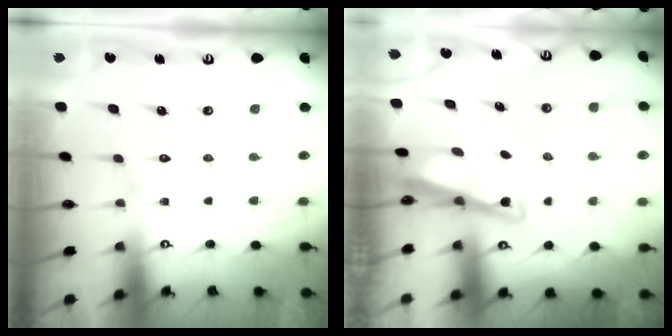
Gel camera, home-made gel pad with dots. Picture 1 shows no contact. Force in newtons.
{"total": 3.4, "press": 3.4, "slide": 0.4}